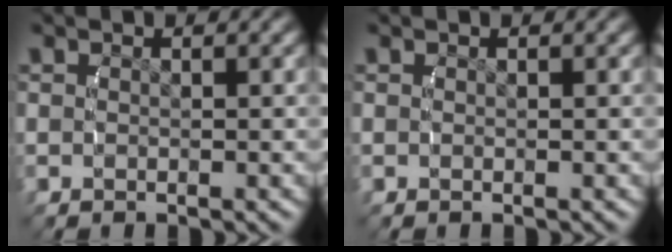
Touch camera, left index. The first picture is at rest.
{"total": 0.0}